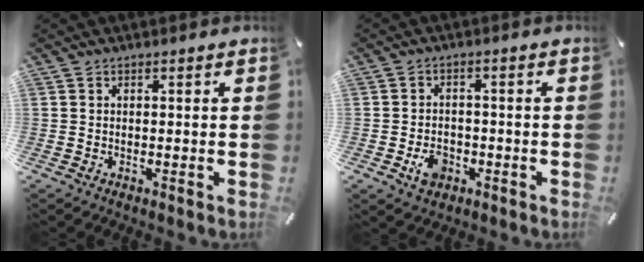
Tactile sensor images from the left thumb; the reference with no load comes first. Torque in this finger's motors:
{"motor_torque": [-0.01, 0.03, 0.01, 0.02, 0.02]}